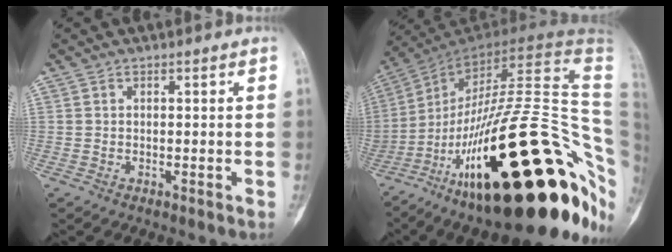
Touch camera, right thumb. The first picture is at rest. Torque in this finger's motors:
{"motor_torque": [3.76, 1.25, 2.33, -0.44, 1.05]}